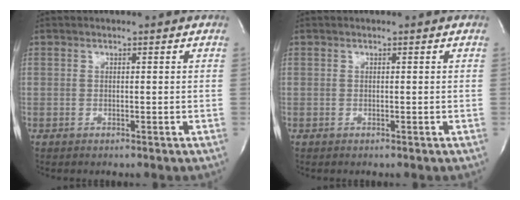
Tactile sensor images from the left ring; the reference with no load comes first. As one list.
[{"total": 0.0}]